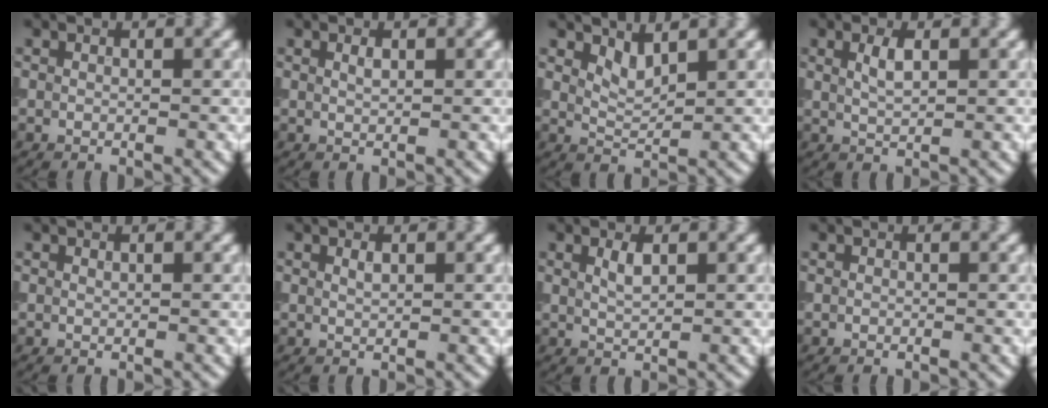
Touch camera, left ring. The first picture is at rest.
{"total": 0.8, "force": [0.4, 0.3, 0.6], "torque": [-0.013, 0.000, 0.009]}
{"total": 1.8, "force": [1.4, 0.6, 1.1], "torque": [-0.023, -0.009, 0.031]}
{"total": 1.9, "force": [0.8, 0.7, 1.6], "torque": [-0.033, 0.000, 0.017]}
{"total": 0.0}
{"total": 0.7, "force": [0.5, 0.2, 0.5], "torque": [-0.010, 0.000, 0.010]}
{"total": 1.5, "force": [0.8, 0.5, 1.2], "torque": [-0.026, 0.000, 0.016]}
{"total": 0.0}